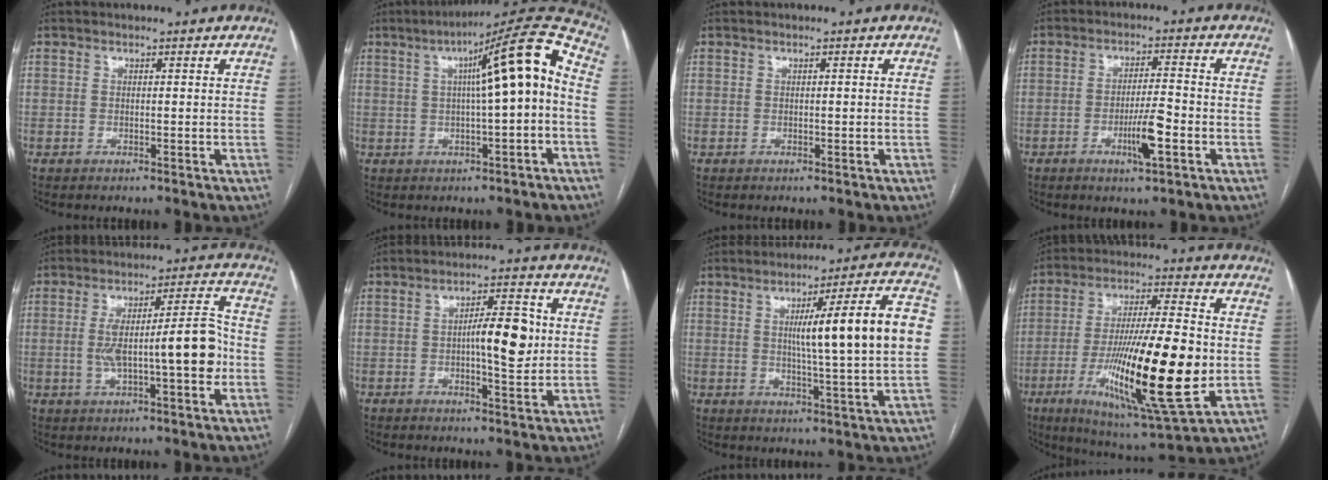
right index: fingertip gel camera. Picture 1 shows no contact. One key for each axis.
{"total": 14.0, "fx": 1.7, "fy": 0.7, "fz": 13.9, "tx": -0.212, "ty": 0.030, "tz": 0.026}
{"total": 0.0}
{"total": 5.8, "fx": -2.3, "fy": 0.5, "fz": 5.3, "tx": -0.094, "ty": -0.005, "tz": -0.038}
{"total": 12.7, "fx": -1.5, "fy": 2.2, "fz": 12.4, "tx": -0.204, "ty": 0.027, "tz": -0.017}
{"total": 7.9, "fx": 0.3, "fy": 2.1, "fz": 7.6, "tx": -0.118, "ty": 0.008, "tz": 0.005}
{"total": 15.3, "fx": 1.6, "fy": -0.2, "fz": 15.2, "tx": -0.223, "ty": 0.017, "tz": 0.024}
{"total": 22.7, "fx": -4.6, "fy": 2.6, "fz": 22.0, "tx": -0.394, "ty": -0.030, "tz": -0.070}